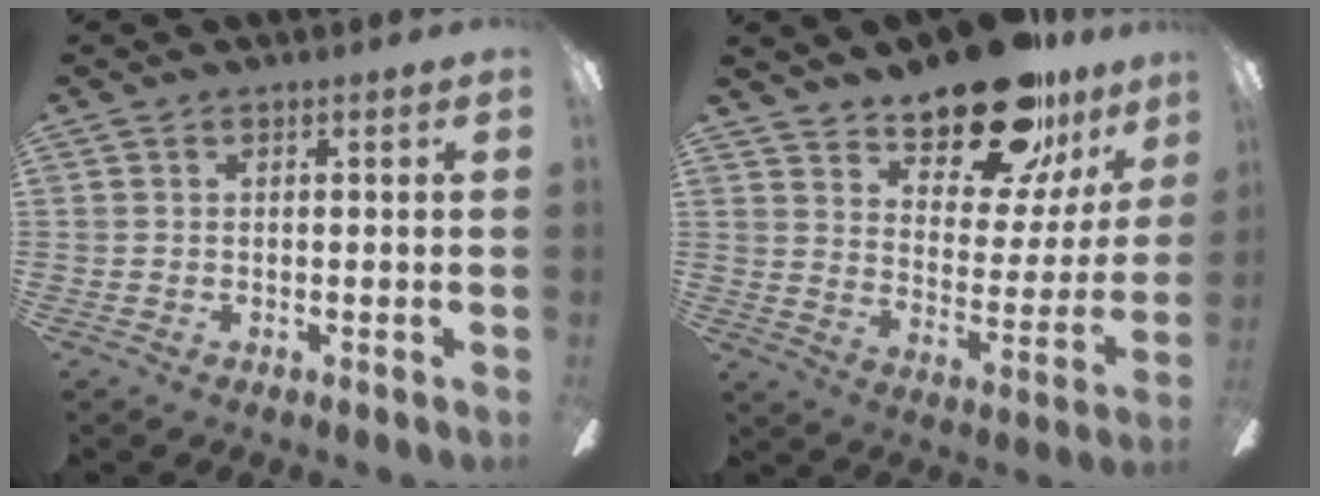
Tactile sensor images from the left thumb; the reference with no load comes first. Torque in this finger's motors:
{"motor_torque": [0.38, 0.38, 1.50, -1.24, 0.18]}